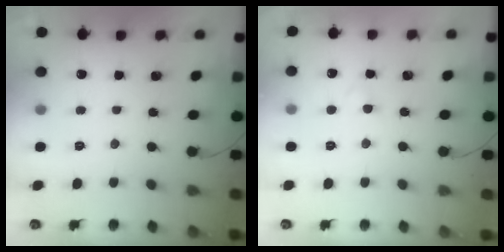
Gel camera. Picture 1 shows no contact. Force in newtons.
{"total": 1.7, "press": 1.5, "slide": 0.9}